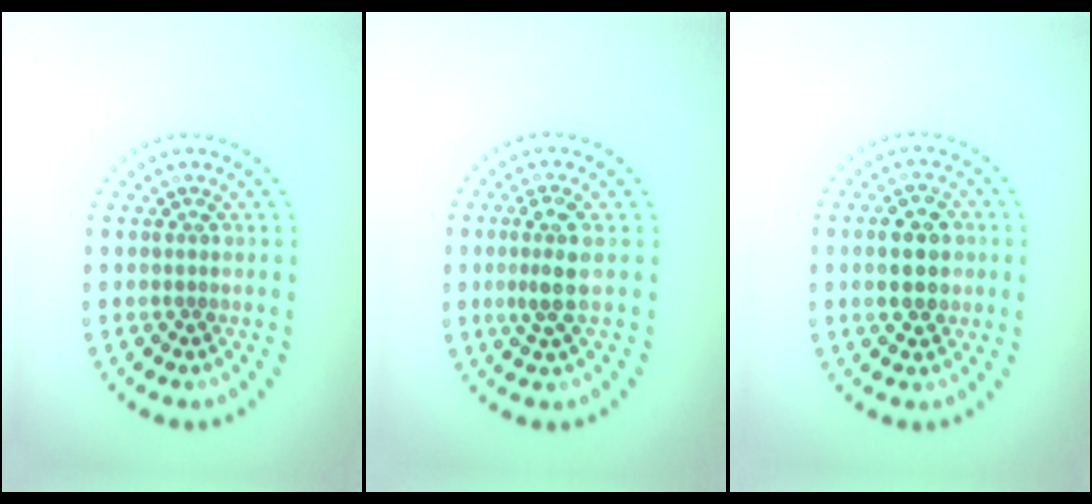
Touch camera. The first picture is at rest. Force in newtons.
{"total": 2.6, "press": 2.4, "slide": 1.2}
{"total": 5.1, "press": 5.0, "slide": 0.2}